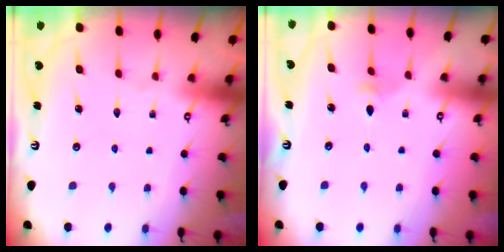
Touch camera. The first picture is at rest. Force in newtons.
{"total": 2.2, "press": 2.2, "slide": 0.5}